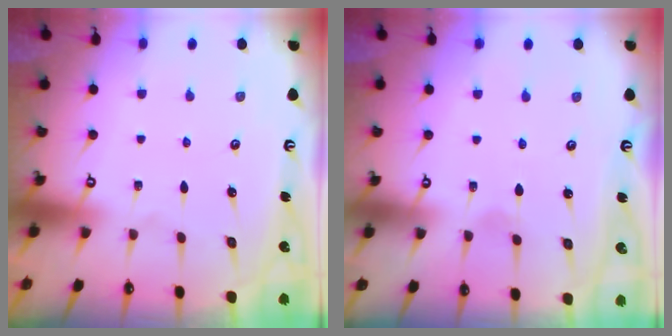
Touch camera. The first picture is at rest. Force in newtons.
{"total": 1.2, "press": 1.2, "slide": 0.1}